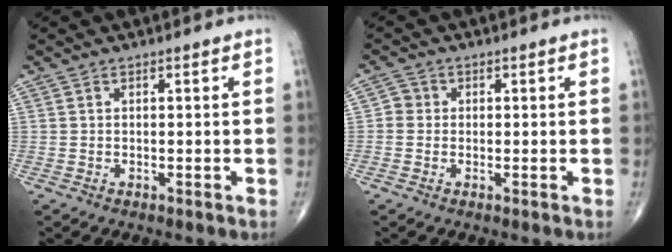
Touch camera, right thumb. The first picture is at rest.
{"total": 2.1, "force": [-0.1, 2.0, 0.7], "torque": [0.002, 0.006, -0.010]}